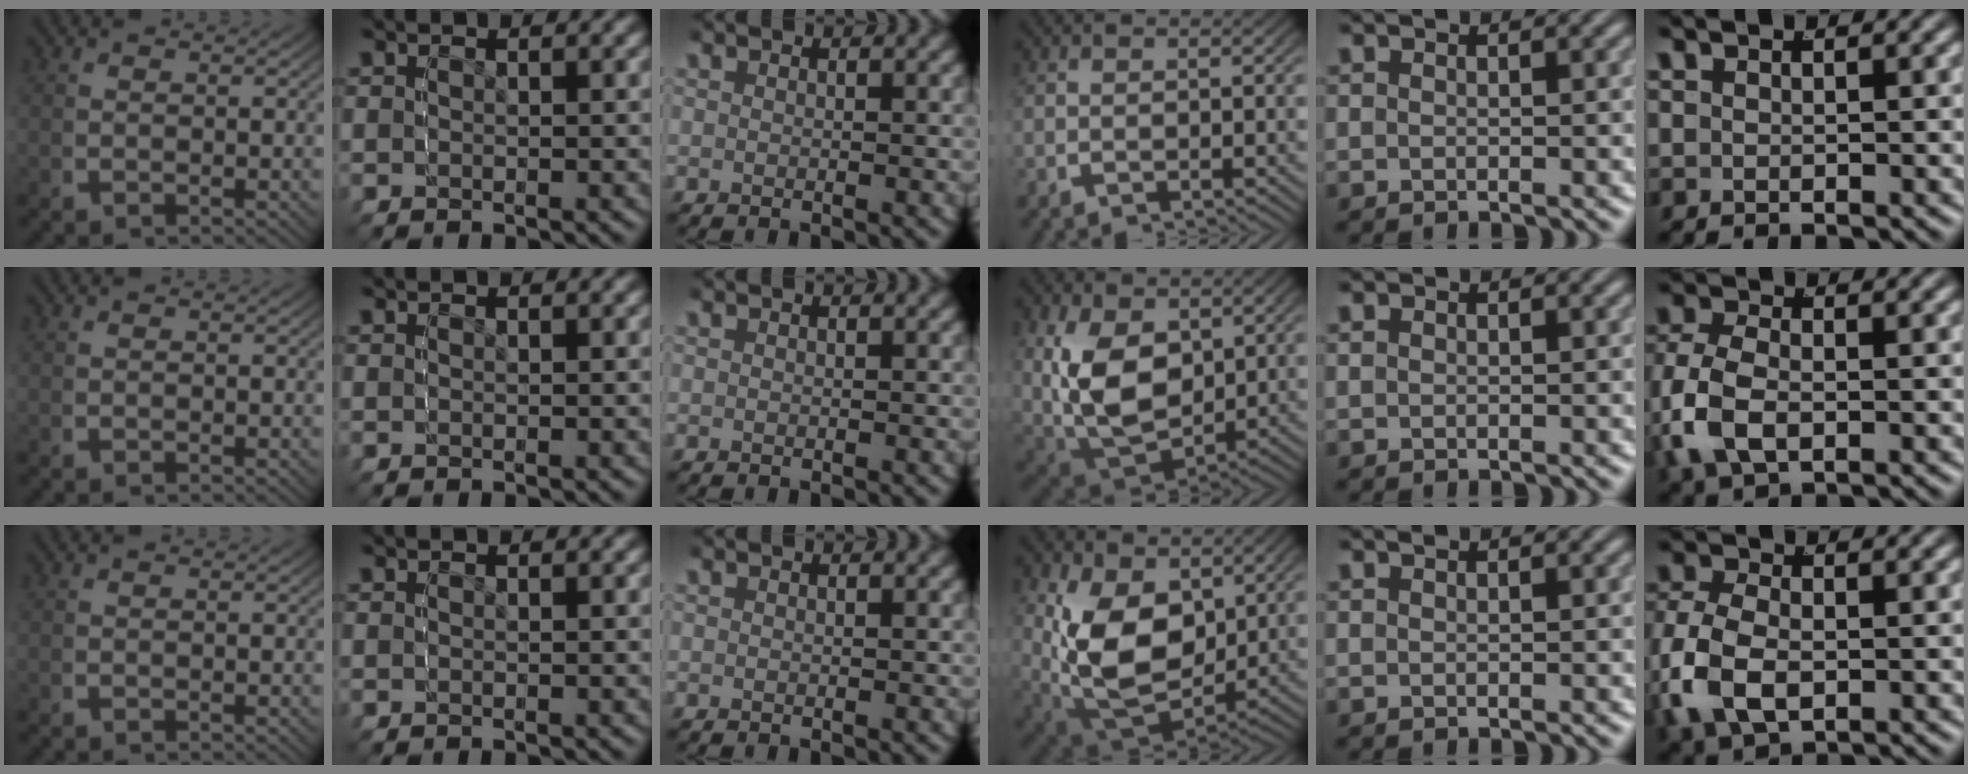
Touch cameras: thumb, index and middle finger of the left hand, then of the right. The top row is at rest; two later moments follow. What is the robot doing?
{"motion": "grasp_and_lifting", "object": "sponge"}